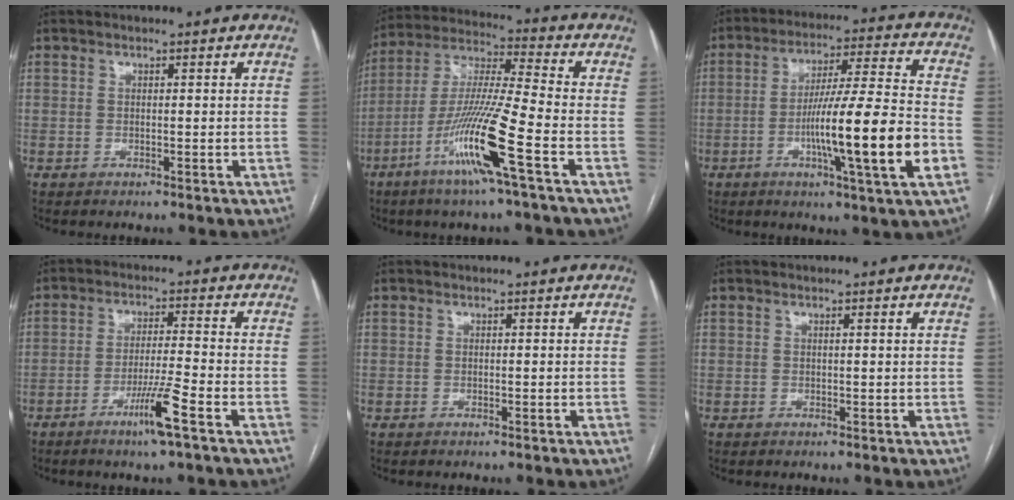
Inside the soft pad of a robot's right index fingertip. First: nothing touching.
{"total": 14.9, "force": [-6.7, -0.8, 13.2], "torque": [-0.268, -0.017, -0.130]}
{"total": 17.0, "force": [-4.6, -0.6, 16.4], "torque": [-0.276, -0.008, -0.079]}
{"total": 6.8, "force": [-3.7, -0.9, 5.6], "torque": [-0.102, -0.011, -0.071]}
{"total": 0.0}
{"total": 0.6, "force": [0.4, -0.1, 0.5], "torque": [-0.008, 0.002, 0.005]}